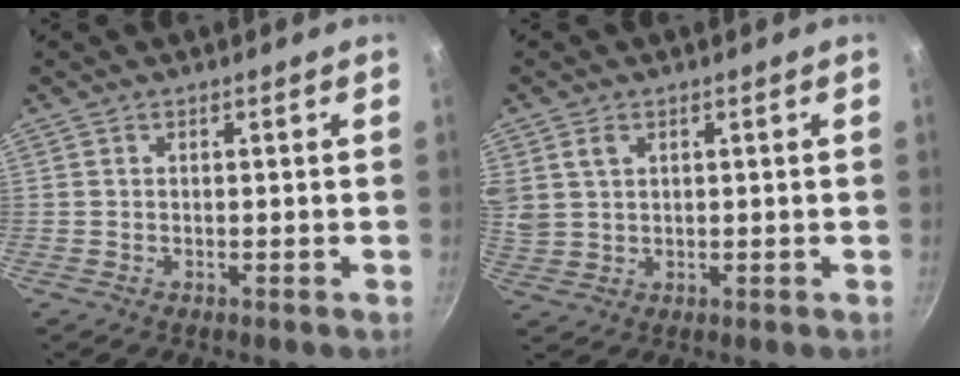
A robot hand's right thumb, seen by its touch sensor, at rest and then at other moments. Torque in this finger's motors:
{"motor_torque": [0.67, 1.44, 0.57, 0.62, 0.10]}